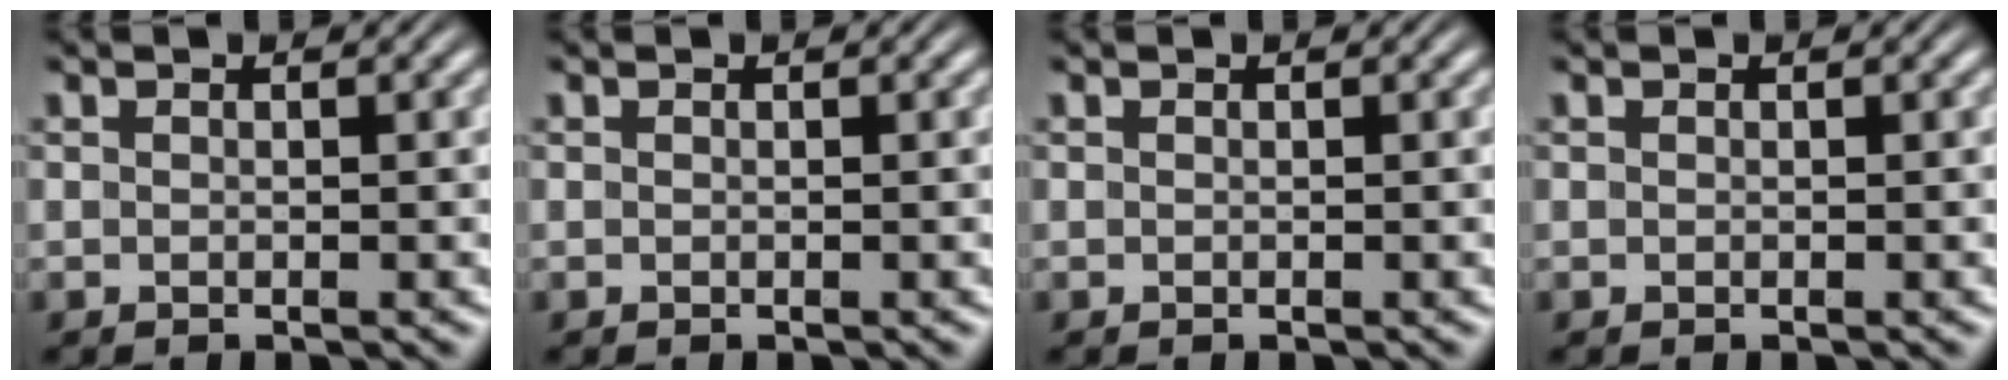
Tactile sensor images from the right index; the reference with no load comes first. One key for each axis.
{"total": 0.0}
{"total": 0.0}
{"total": 0.0}